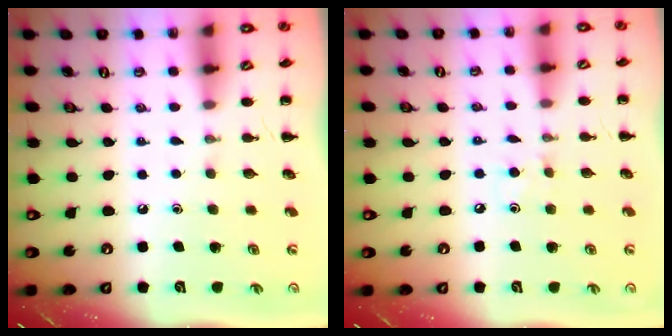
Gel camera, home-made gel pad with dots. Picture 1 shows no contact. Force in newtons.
{"total": 3.6, "press": 3.4, "slide": 1.3}